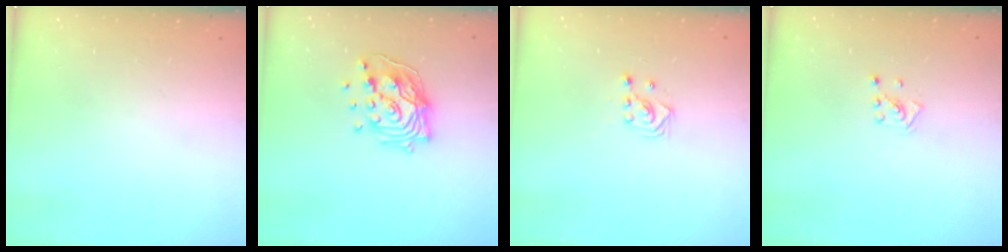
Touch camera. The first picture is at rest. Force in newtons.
{"total": 15.9, "press": 15.9, "slide": 1.5}
{"total": 2.9, "press": 2.7, "slide": 1.0}
{"total": 2.2, "press": 2.2, "slide": 0.3}